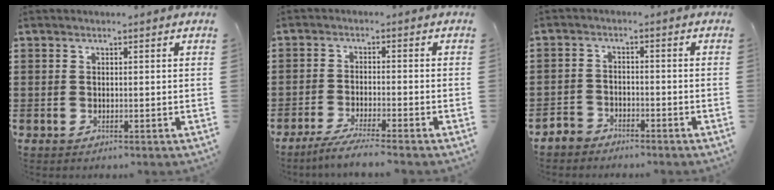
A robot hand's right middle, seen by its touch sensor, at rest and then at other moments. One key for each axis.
{"total": 3.8, "fx": -3.4, "fy": -0.2, "fz": 1.6, "tx": -0.034, "ty": -0.008, "tz": -0.067}
{"total": 2.9, "fx": -2.8, "fy": 1.0, "fz": -0.1, "tx": -0.007, "ty": 0.002, "tz": -0.061}